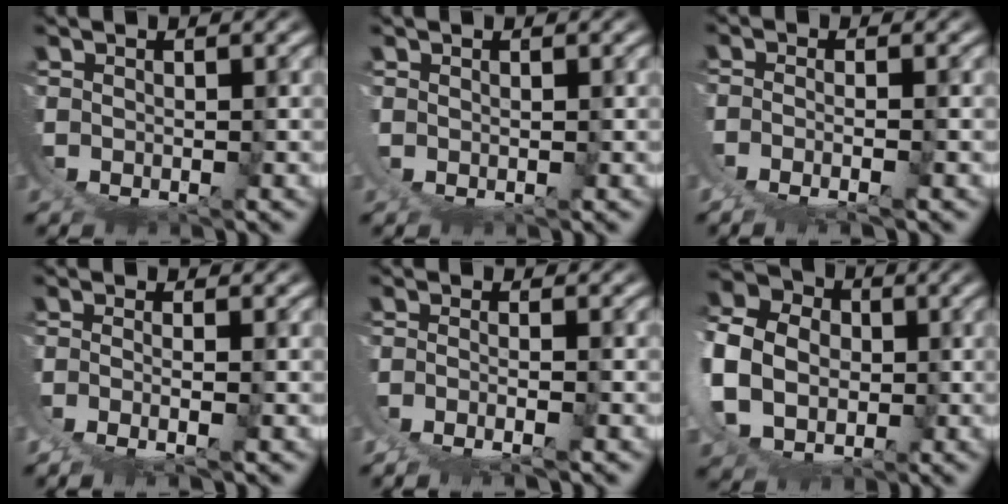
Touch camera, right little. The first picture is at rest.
{"total": 1.0, "force": [0.9, -0.3, 0.0], "torque": [0.000, 0.001, 0.014]}
{"total": 2.5, "force": [-0.6, 0.5, 2.4], "torque": [-0.048, -0.013, -0.002]}
{"total": 2.7, "force": [-0.3, 0.4, 2.6], "torque": [-0.063, -0.018, 0.006]}
{"total": 2.6, "force": [-0.8, 0.8, 2.4], "torque": [-0.047, -0.012, -0.006]}
{"total": 11.1, "force": [3.7, 8.2, 6.4], "torque": [-0.136, -0.013, 0.058]}